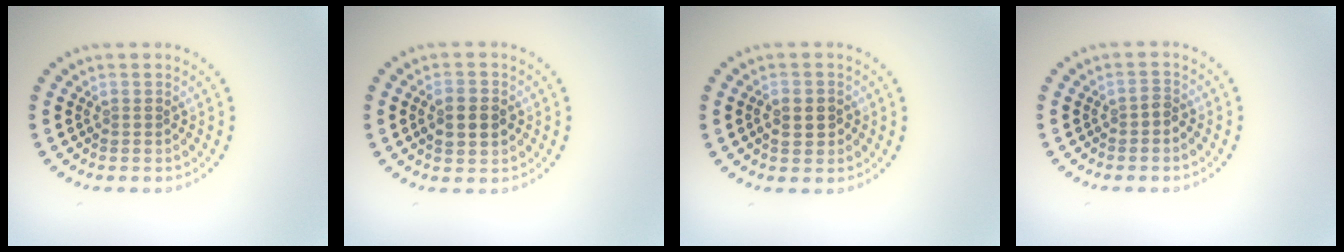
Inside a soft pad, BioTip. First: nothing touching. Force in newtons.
{"total": 2.8, "press": 2.8, "slide": 0.1}
{"total": 2.0, "press": 2.0, "slide": 0.2}
{"total": 0.9, "press": 0.7, "slide": 0.5}